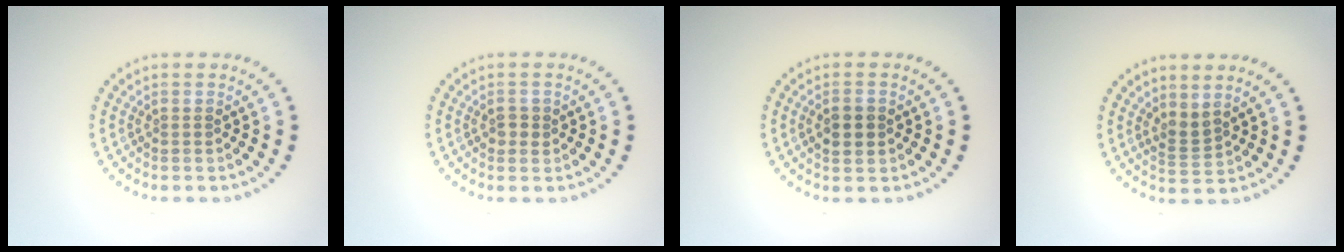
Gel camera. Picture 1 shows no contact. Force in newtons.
{"total": 1.2, "press": 1.2, "slide": 0.2}
{"total": 2.1, "press": 2.1, "slide": 0.1}
{"total": 1.7, "press": 1.2, "slide": 1.2}